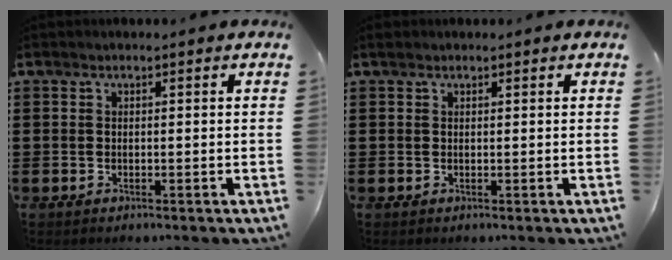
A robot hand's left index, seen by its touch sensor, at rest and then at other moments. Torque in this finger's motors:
{"motor_torque": [-0.03, 0.00, -0.04, -0.03]}